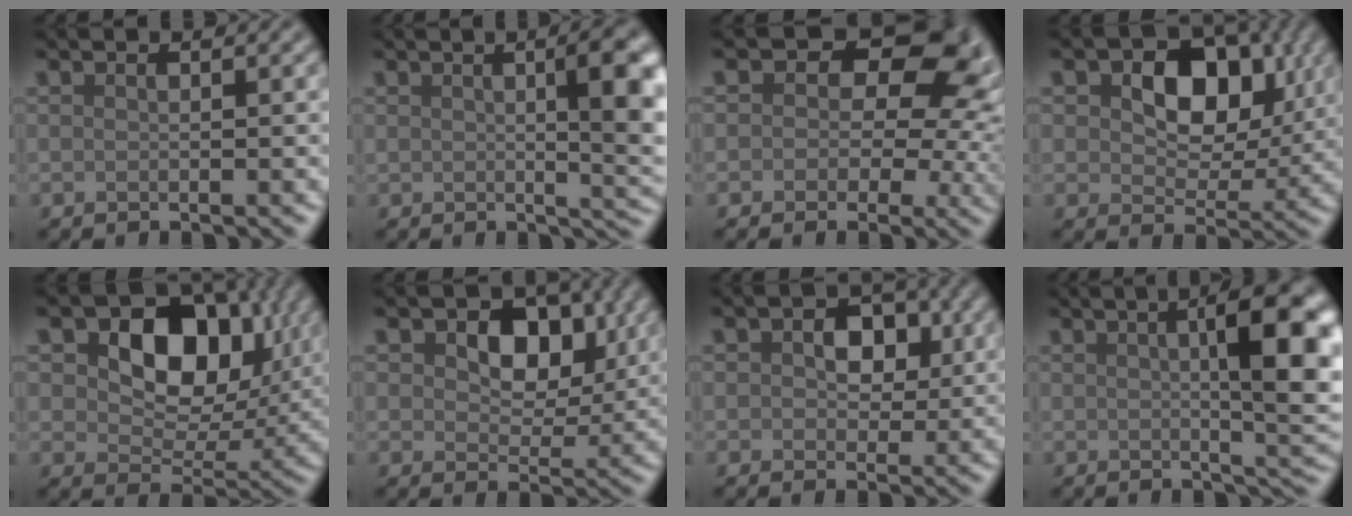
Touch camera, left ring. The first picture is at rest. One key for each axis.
{"total": 6.7, "fx": 0.9, "fy": 1.8, "fz": 6.3, "tx": -0.059, "ty": 0.013, "tz": 0.019}
{"total": 8.3, "fx": 1.8, "fy": 5.6, "fz": 5.9, "tx": -0.061, "ty": 0.003, "tz": 0.031}
{"total": 7.0, "fx": 1.6, "fy": 4.7, "fz": 5.0, "tx": -0.087, "ty": -0.002, "tz": 0.030}
{"total": 9.0, "fx": 2.4, "fy": 6.1, "fz": 6.2, "tx": -0.105, "ty": -0.001, "tz": 0.045}
{"total": 4.9, "fx": 1.4, "fy": 3.3, "fz": 3.3, "tx": -0.064, "ty": -0.006, "tz": 0.025}
{"total": 2.8, "fx": 0.4, "fy": 2.0, "fz": 1.9, "tx": -0.036, "ty": 0.004, "tz": 0.009}
{"total": 8.7, "fx": 1.2, "fy": 2.0, "fz": 8.4, "tx": -0.109, "ty": 0.009, "tz": 0.031}